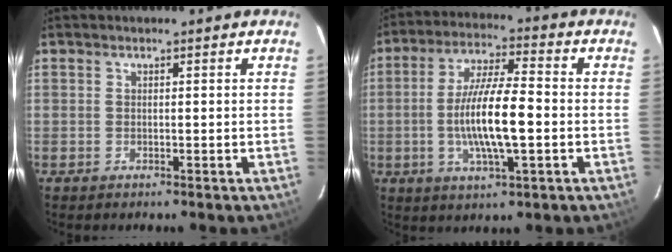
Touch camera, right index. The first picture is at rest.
{"total": 12.3, "force": [-2.0, 2.5, 11.8], "torque": [-0.227, -0.003, -0.038]}